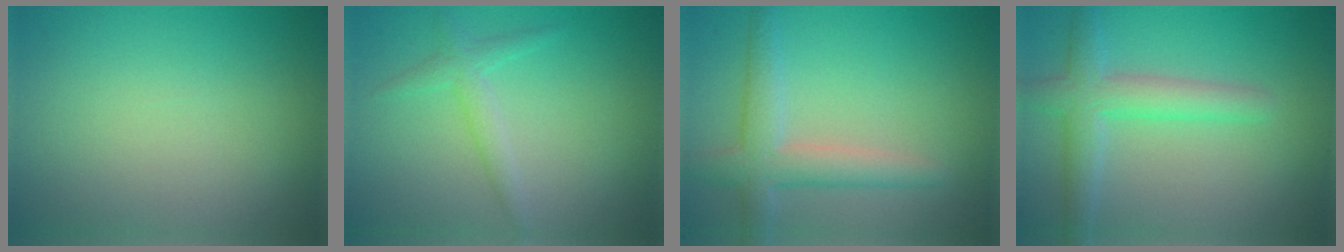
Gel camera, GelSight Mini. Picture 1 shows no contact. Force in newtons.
{"total": 1.8, "press": 1.8, "slide": 0.0}
{"total": 3.7, "press": 3.7, "slide": 0.3}
{"total": 3.9, "press": 3.9, "slide": 0.2}